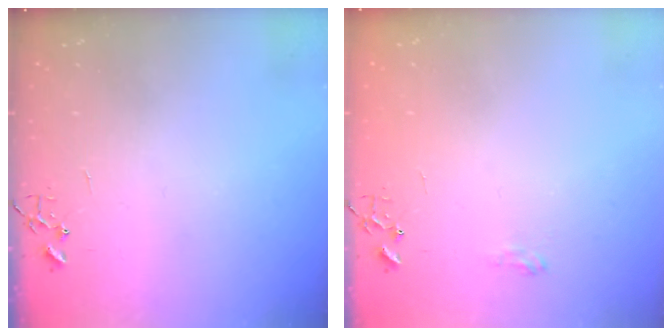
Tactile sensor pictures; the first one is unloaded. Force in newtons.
{"total": 6.5, "press": 6.5, "slide": 0.6}